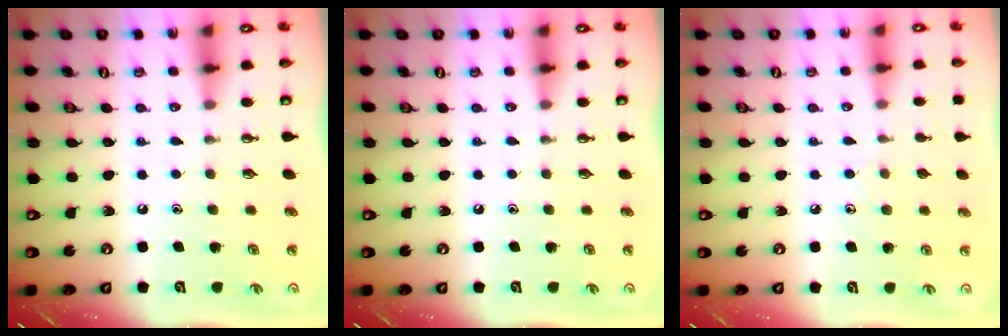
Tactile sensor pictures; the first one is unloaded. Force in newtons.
{"total": 0.0}
{"total": 6.0, "press": 5.9, "slide": 0.6}